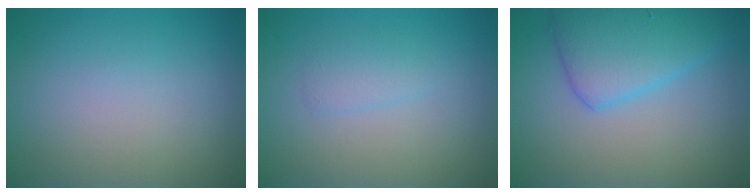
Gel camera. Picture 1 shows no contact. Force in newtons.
{"total": 1.3, "press": 1.3, "slide": 0.0}
{"total": 4.8, "press": 4.7, "slide": 0.3}